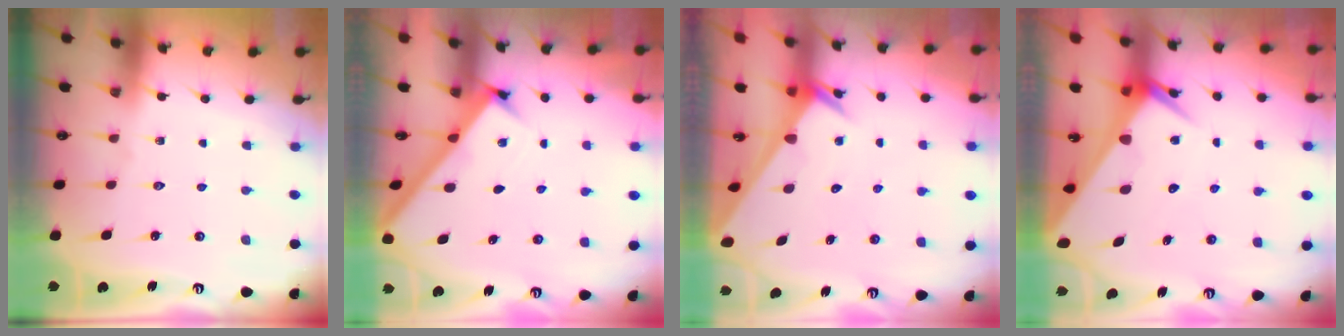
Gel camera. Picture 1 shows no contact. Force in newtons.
{"total": 2.5, "press": 2.5, "slide": 0.3}
{"total": 2.4, "press": 2.4, "slide": 0.0}
{"total": 6.1, "press": 6.0, "slide": 0.5}